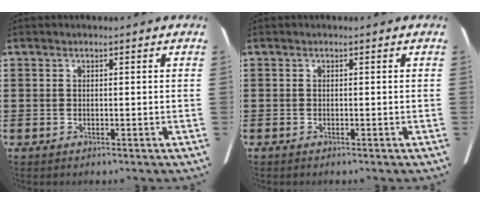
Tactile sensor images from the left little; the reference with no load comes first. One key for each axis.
{"total": 0.0}